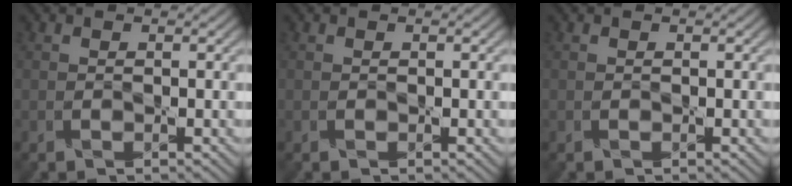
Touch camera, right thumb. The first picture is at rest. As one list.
[{"total": 0.0}, {"total": 0.0}]